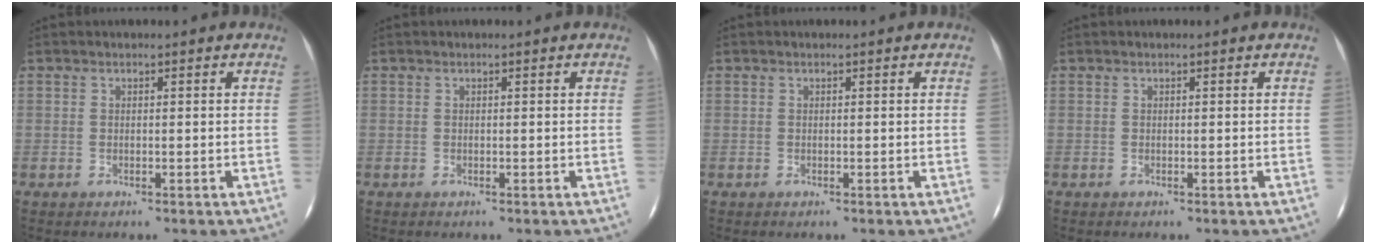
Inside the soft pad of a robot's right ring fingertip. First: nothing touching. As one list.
[{"total": 0.0}, {"total": 0.0}, {"total": 0.0}]